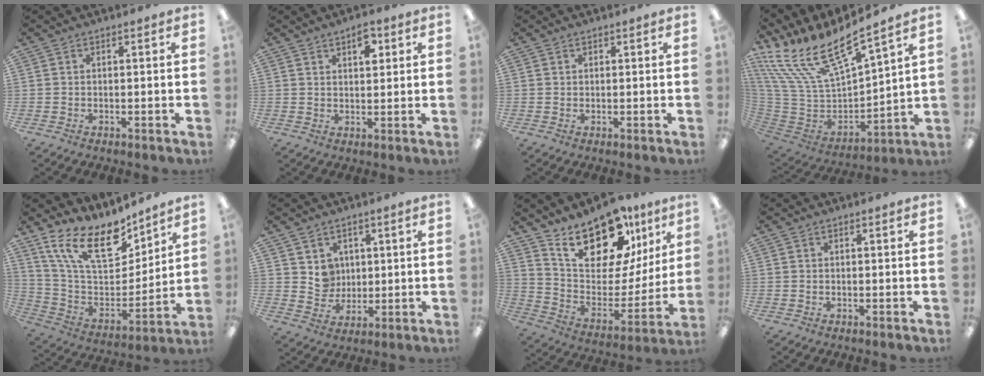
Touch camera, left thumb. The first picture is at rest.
{"total": 4.5, "force": [2.7, 2.2, 2.7], "torque": [-0.026, -0.008, 0.042]}
{"total": 0.6, "force": [0.5, 0.3, 0.0], "torque": [0.001, 0.001, 0.009]}
{"total": 19.6, "force": [14.2, 6.9, 11.6], "torque": [-0.233, -0.106, 0.249]}
{"total": 18.3, "force": [12.9, 8.0, 10.3], "torque": [-0.203, -0.077, 0.236]}
{"total": 6.0, "force": [3.1, 5.1, 0.0], "torque": [0.003, -0.025, 0.058]}
{"total": 21.0, "force": [15.8, 9.6, 10.0], "torque": [-0.160, -0.106, 0.280]}
{"total": 0.0}